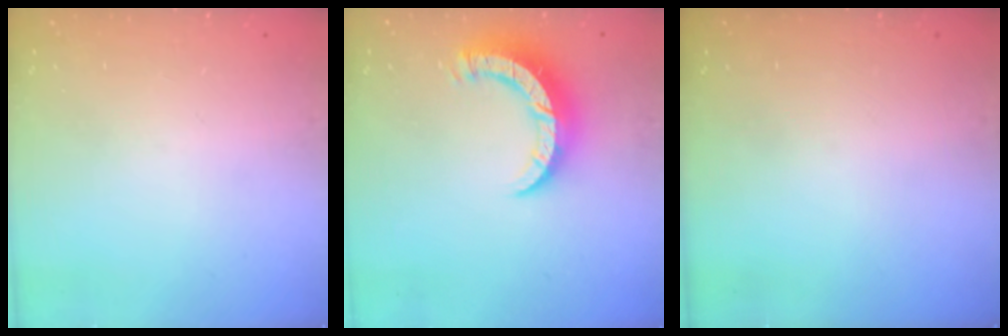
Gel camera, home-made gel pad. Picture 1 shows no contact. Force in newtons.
{"total": 9.6, "press": 9.5, "slide": 1.2}
{"total": 0.0}